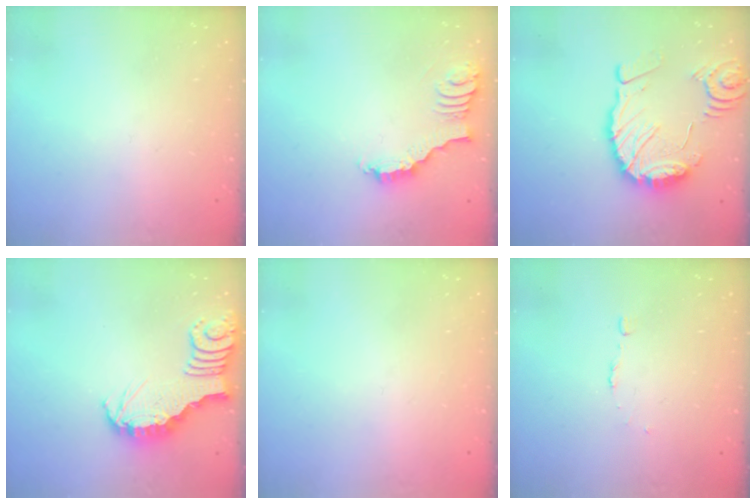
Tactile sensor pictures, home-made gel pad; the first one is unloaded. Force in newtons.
{"total": 3.4, "press": 3.4, "slide": 0.2}
{"total": 14.0, "press": 13.9, "slide": 1.3}
{"total": 4.1, "press": 4.1, "slide": 0.4}
{"total": 0.0}
{"total": 3.1, "press": 3.1, "slide": 0.2}